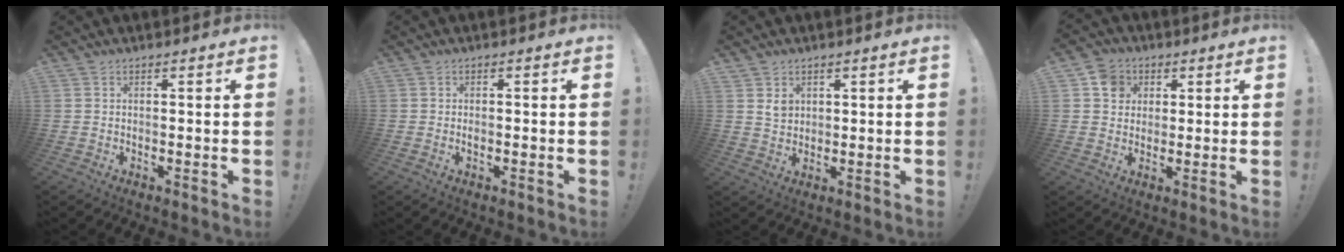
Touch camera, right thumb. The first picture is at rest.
{"total": 0.5, "force": [-0.1, 0.3, 0.5], "torque": [-0.009, 0.002, -0.002]}
{"total": 3.7, "force": [2.3, 2.7, 1.1], "torque": [-0.007, -0.014, 0.041]}
{"total": 7.3, "force": [2.2, 6.6, 2.2], "torque": [-0.019, -0.004, 0.043]}